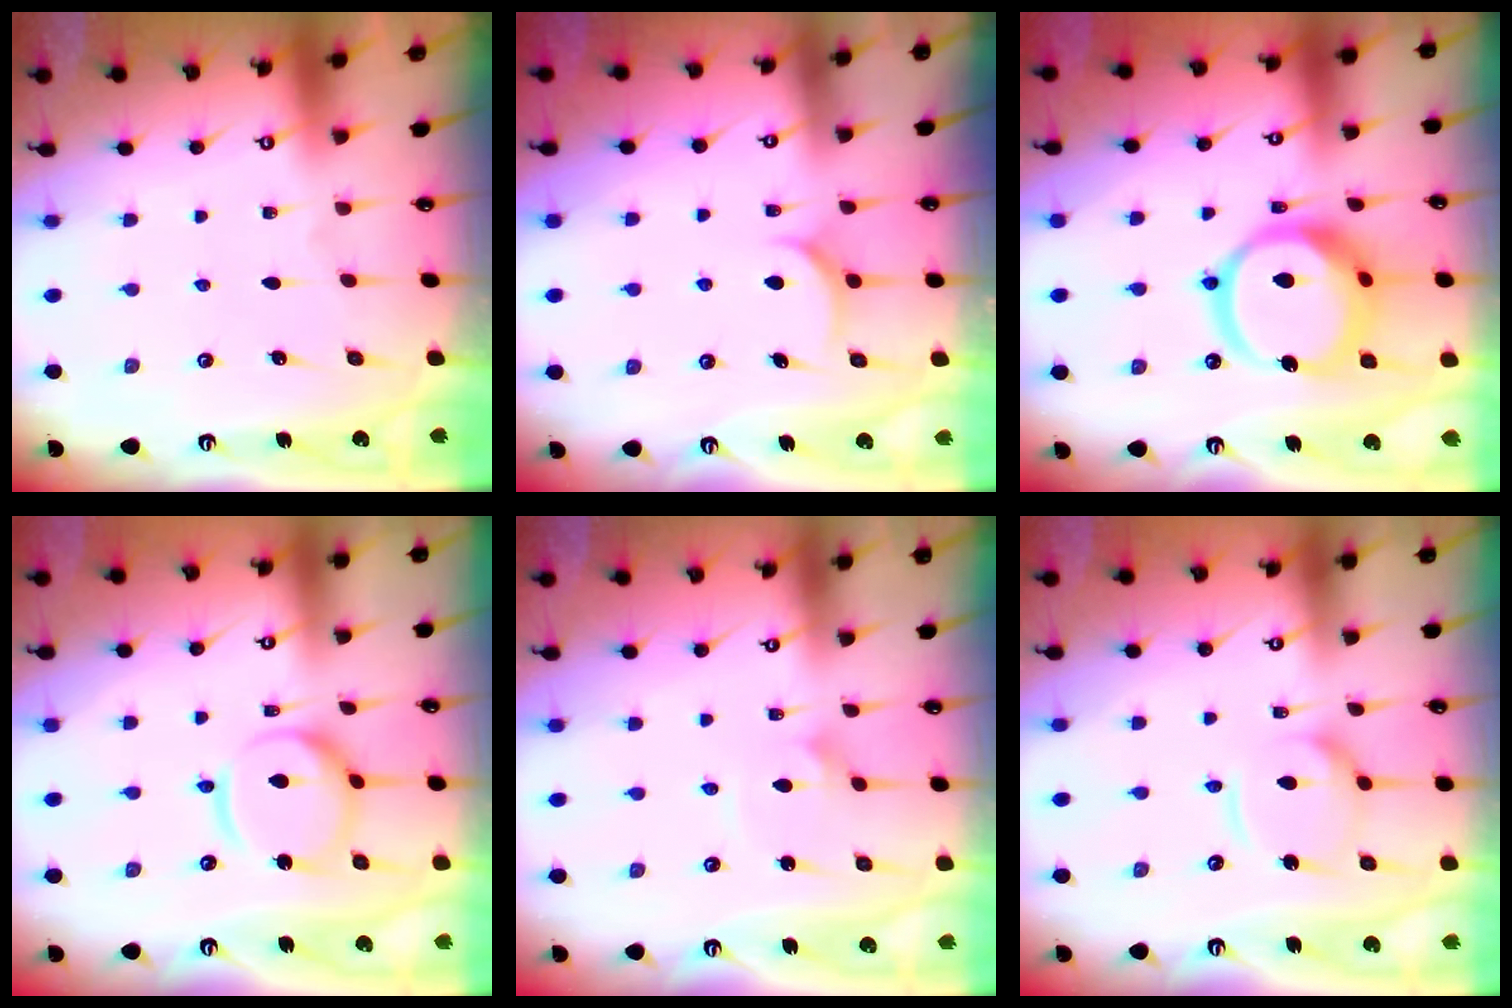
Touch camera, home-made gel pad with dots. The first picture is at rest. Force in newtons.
{"total": 4.6, "press": 4.6, "slide": 0.2}
{"total": 17.7, "press": 17.5, "slide": 2.5}
{"total": 12.0, "press": 11.9, "slide": 1.0}
{"total": 2.7, "press": 2.7, "slide": 0.2}
{"total": 11.6, "press": 11.5, "slide": 1.2}